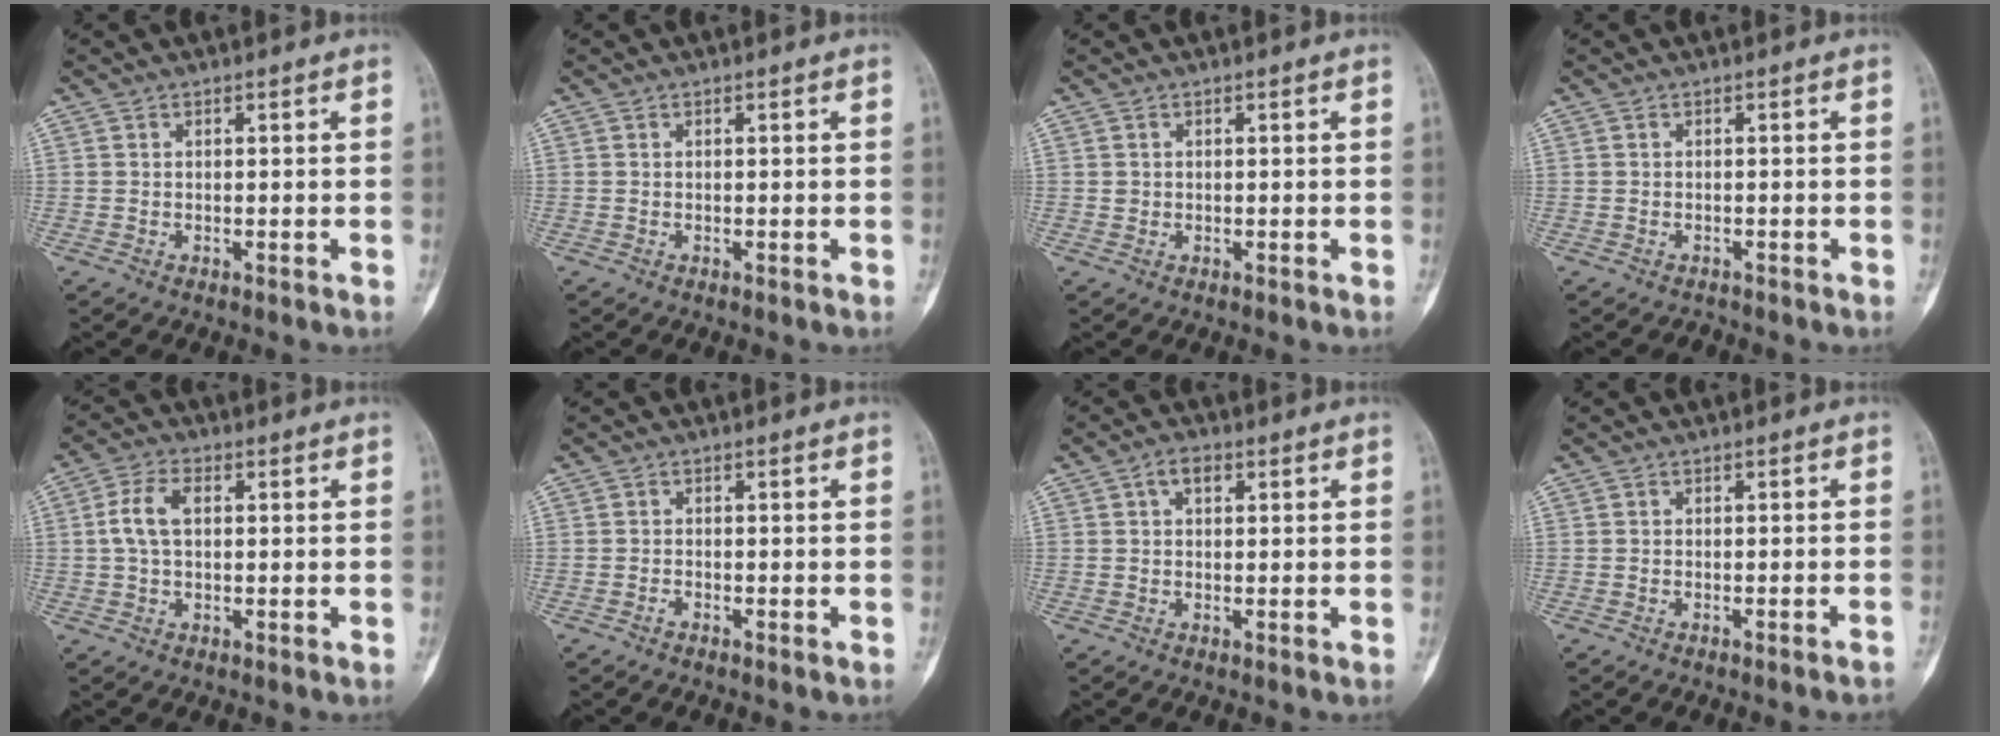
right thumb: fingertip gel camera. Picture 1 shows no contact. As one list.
[{"total": 0.0}, {"total": 0.6, "force": [0.1, 0.6, 0.1], "torque": [0.001, 0.002, 0.003]}, {"total": 0.7, "force": [-0.6, 0.3, -0.2], "torque": [0.002, 0.004, -0.014]}, {"total": 5.9, "force": [0.8, 3.4, 4.8], "torque": [-0.106, 0.015, 0.012]}, {"total": 0.6, "force": [-0.5, 0.3, 0.2], "torque": [-0.008, 0.002, -0.010]}, {"total": 2.9, "force": [1.1, 1.8, 2.1], "torque": [-0.032, 0.008, 0.016]}, {"total": 2.6, "force": [-2.3, -0.3, 1.2], "torque": [-0.023, 0.023, -0.023]}]